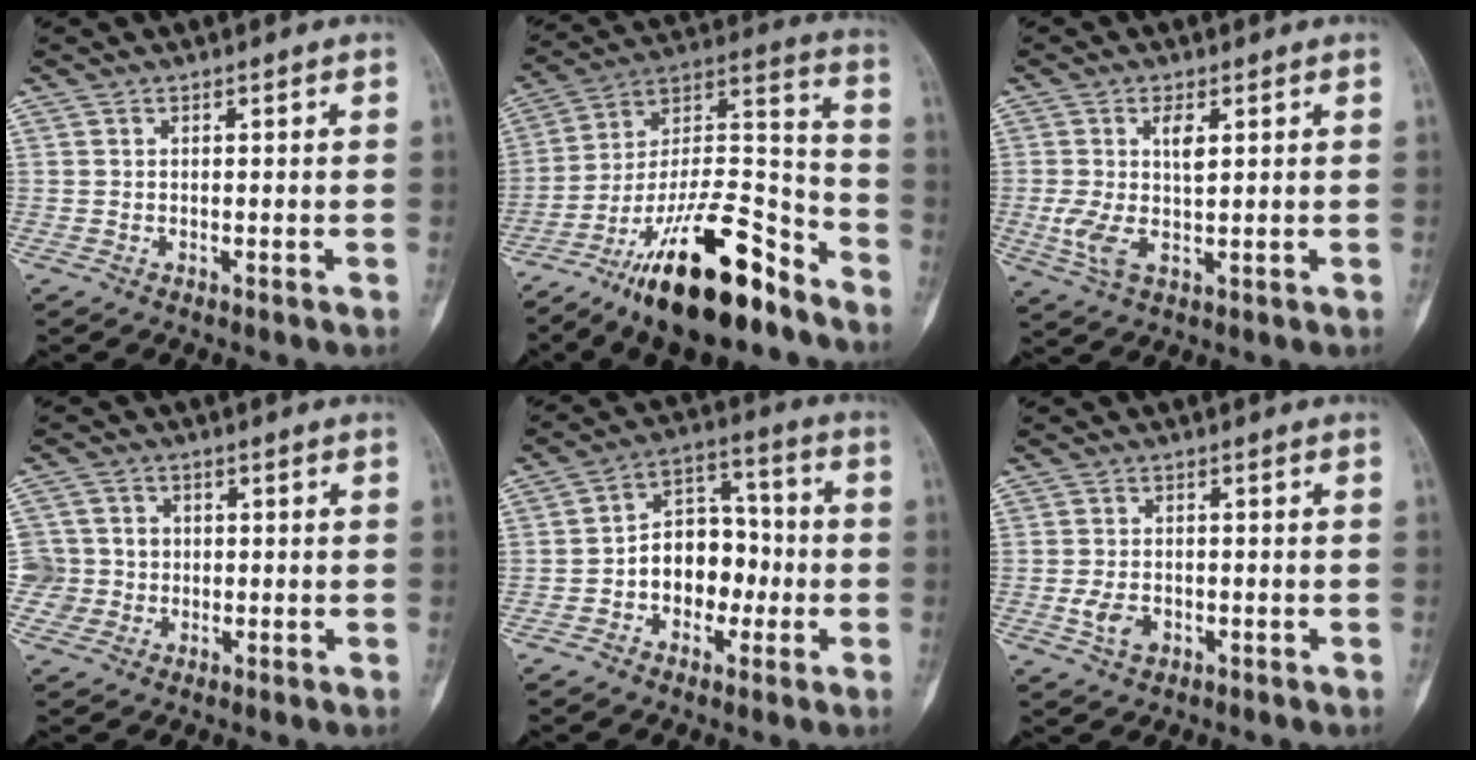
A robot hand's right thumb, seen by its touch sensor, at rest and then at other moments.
{"total": 24.8, "force": [-16.2, 8.2, 16.8], "torque": [-0.267, 0.094, -0.275]}
{"total": 6.7, "force": [1.1, 3.0, 5.9], "torque": [-0.129, 0.001, 0.024]}
{"total": 6.0, "force": [-0.4, 6.0, 0.2], "torque": [0.026, 0.016, -0.012]}
{"total": 11.2, "force": [-2.2, 8.3, 7.3], "torque": [-0.063, 0.047, -0.045]}
{"total": 4.0, "force": [-1.2, 2.8, 2.6], "torque": [-0.044, 0.003, -0.018]}